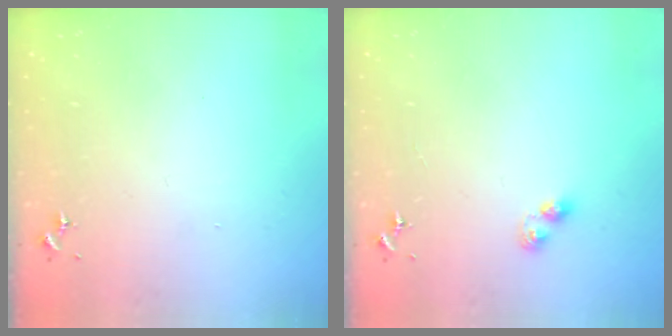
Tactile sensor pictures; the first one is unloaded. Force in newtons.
{"total": 2.8, "press": 2.7, "slide": 0.4}